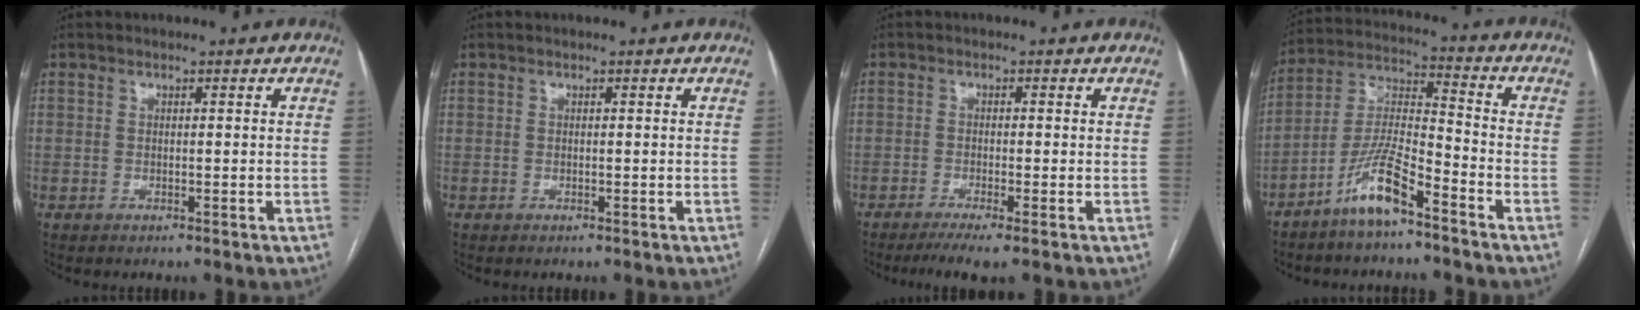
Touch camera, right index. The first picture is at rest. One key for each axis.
{"total": 0.0}
{"total": 3.9, "fx": -2.5, "fy": -0.1, "fz": 3.0, "tx": -0.052, "ty": -0.009, "tz": -0.046}
{"total": 9.7, "fx": -6.5, "fy": 1.4, "fz": 7.1, "tx": -0.151, "ty": -0.005, "tz": -0.131}